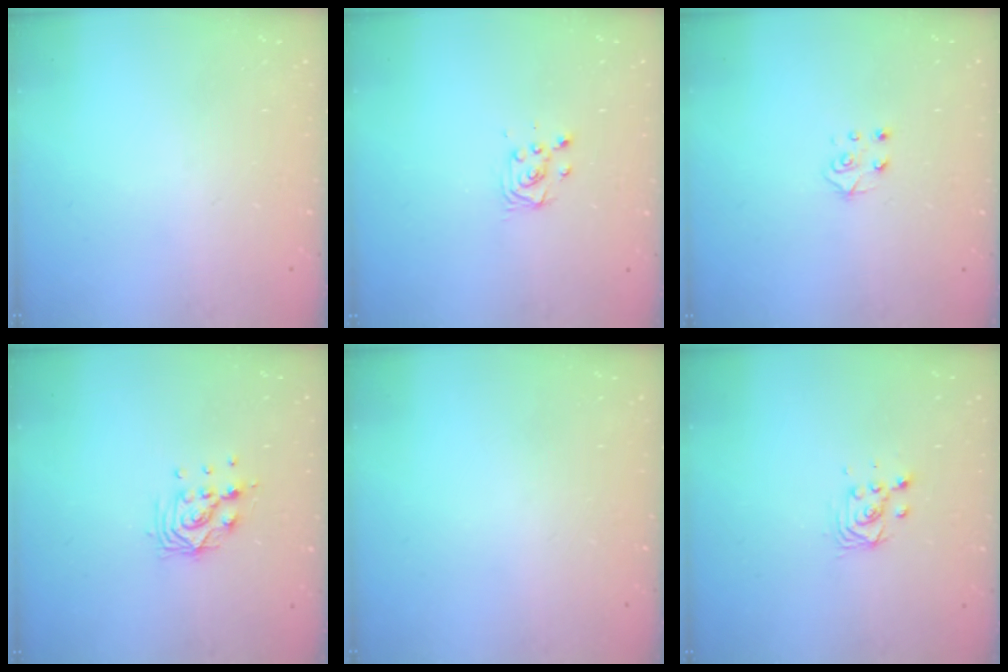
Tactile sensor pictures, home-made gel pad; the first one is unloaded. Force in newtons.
{"total": 3.8, "press": 3.7, "slide": 0.5}
{"total": 4.3, "press": 4.3, "slide": 0.5}
{"total": 9.2, "press": 9.2, "slide": 0.5}
{"total": 0.0}
{"total": 3.5, "press": 3.5, "slide": 0.2}